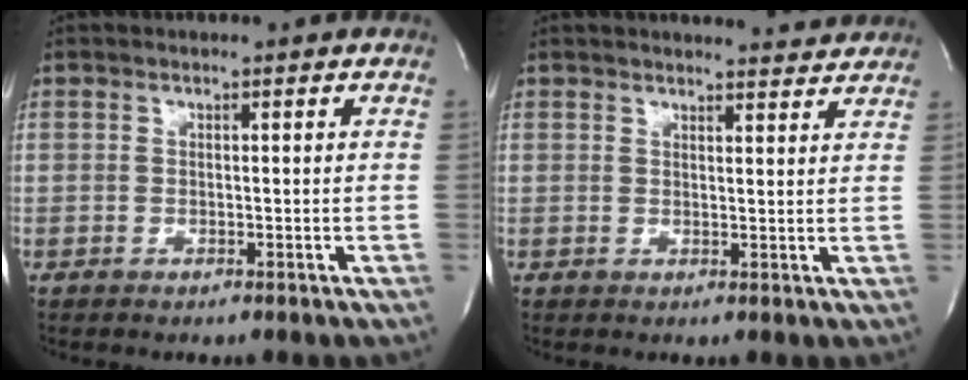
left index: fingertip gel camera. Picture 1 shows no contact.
{"total": 5.4, "force": [5.3, 0.6, 0.8], "torque": [-0.013, -0.002, 0.052]}